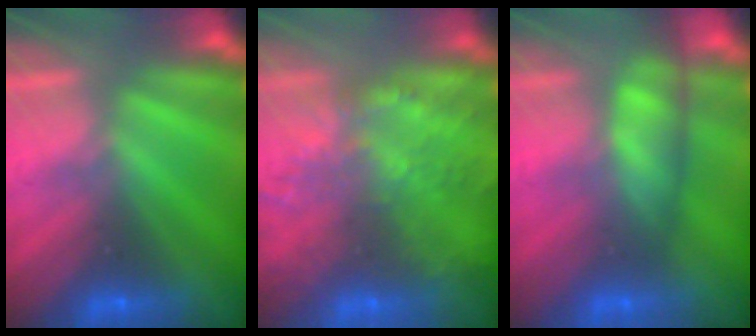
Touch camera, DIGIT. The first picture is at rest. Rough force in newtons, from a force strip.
{"total": 5.6}
{"total": 4.7}